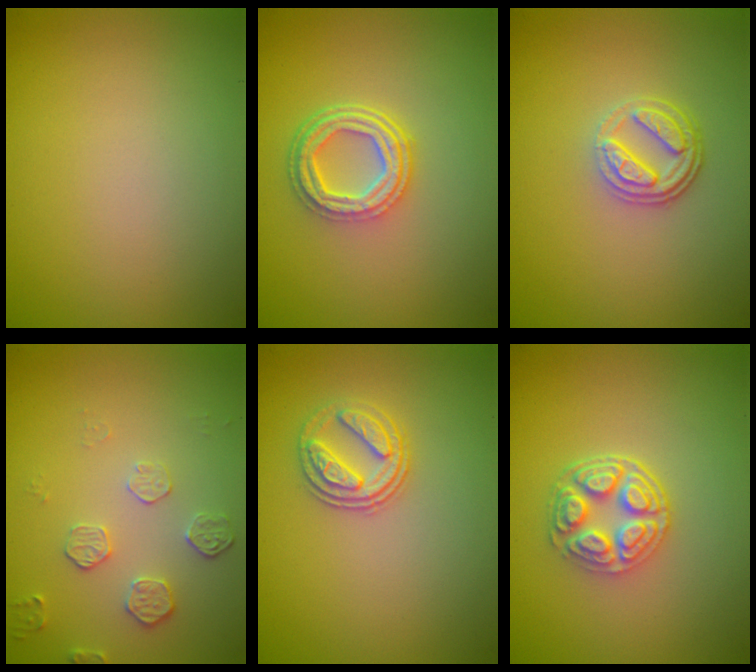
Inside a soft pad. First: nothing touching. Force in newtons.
{"total": 4.3, "press": 3.3, "slide": 2.9}
{"total": 3.4, "press": 2.7, "slide": 2.1}
{"total": 1.9, "press": 1.3, "slide": 1.3}
{"total": 2.8, "press": 2.6, "slide": 1.2}
{"total": 4.1, "press": 3.4, "slide": 2.3}